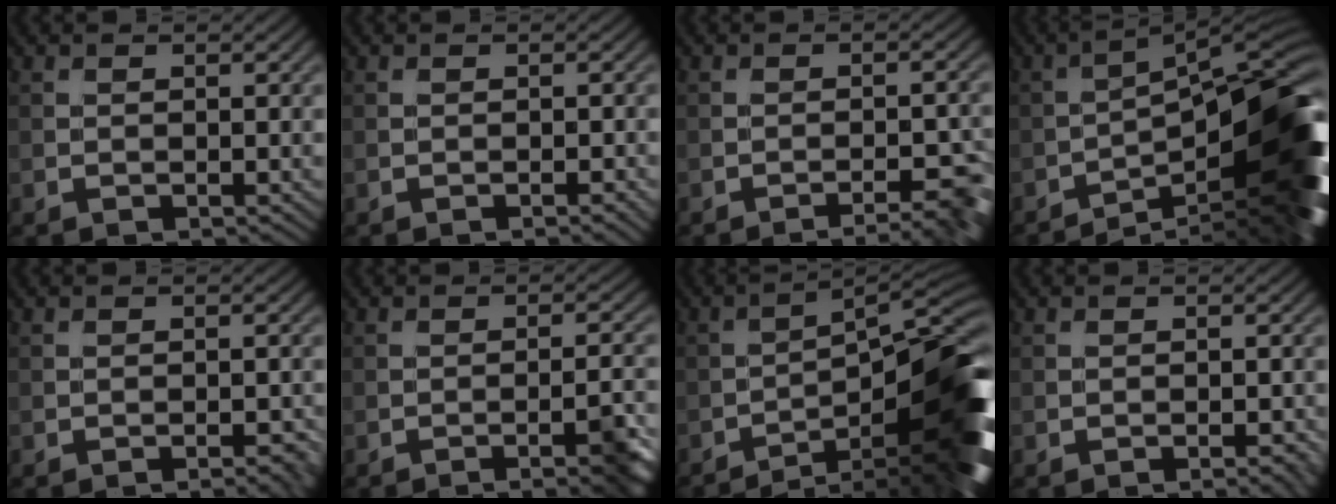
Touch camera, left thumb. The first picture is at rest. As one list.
[{"total": 1.1, "force": [-0.6, 0.2, 0.9], "torque": [-0.012, 0.000, -0.010]}, {"total": 5.0, "force": [-3.2, 1.1, 3.7], "torque": [-0.050, 0.001, -0.039]}, {"total": 14.1, "force": [-6.9, 3.7, 11.7], "torque": [-0.155, 0.004, -0.114]}, {"total": 1.9, "force": [-1.1, 0.4, 1.5], "torque": [-0.018, 0.002, -0.013]}, {"total": 4.8, "force": [-2.5, 0.8, 4.1], "torque": [-0.052, 0.008, -0.037]}, {"total": 14.5, "force": [-8.3, 3.5, 11.4], "torque": [-0.139, 0.008, -0.126]}, {"total": 1.5, "force": [-0.9, 0.3, 1.2], "torque": [-0.015, 0.001, -0.012]}]